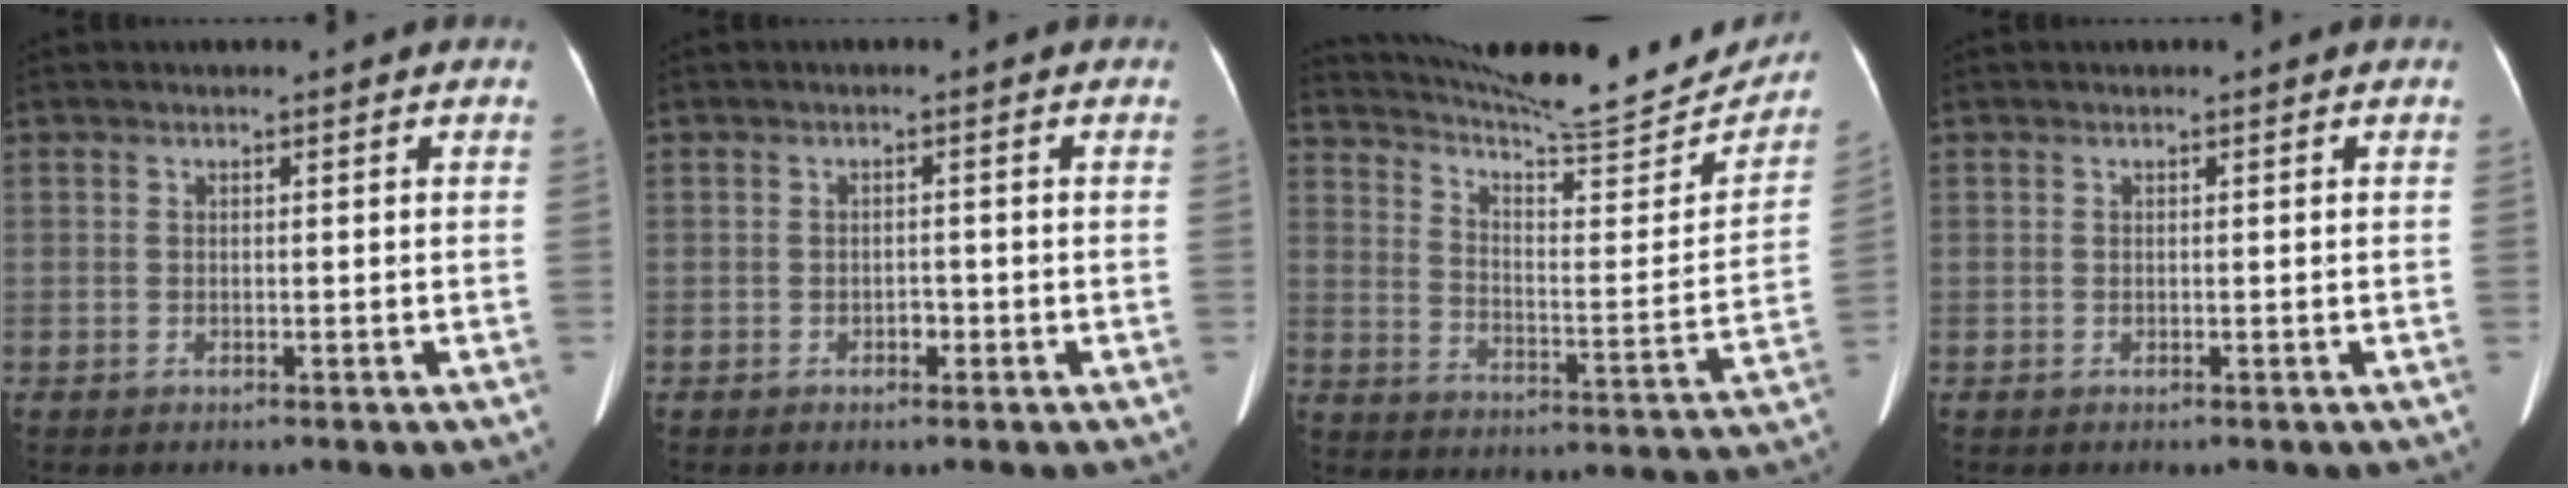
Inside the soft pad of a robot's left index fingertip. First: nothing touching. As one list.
[{"total": 1.2, "force": [-0.6, 0.7, 0.7], "torque": [-0.009, 0.004, -0.009]}, {"total": 22.5, "force": [21.1, 2.1, 7.4], "torque": [-0.118, -0.049, 0.291]}, {"total": 0.0}]